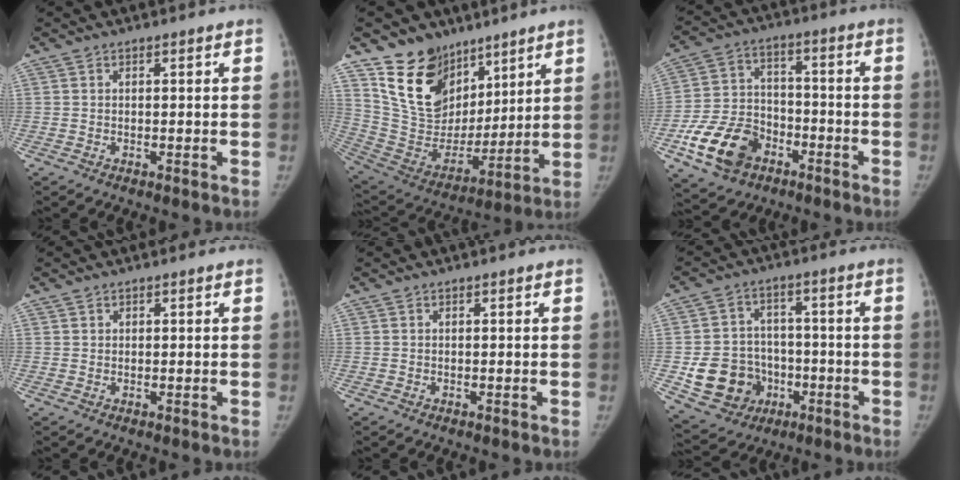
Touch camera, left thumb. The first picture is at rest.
{"total": 17.7, "force": [11.3, 12.1, 6.4], "torque": [-0.068, -0.067, 0.224]}
{"total": 14.1, "force": [-7.0, 10.0, 7.1], "torque": [-0.109, 0.041, -0.122]}
{"total": 0.7, "force": [0.4, 0.6, 0.0], "torque": [0.008, 0.000, 0.004]}
{"total": 0.0}
{"total": 13.2, "force": [-3.4, 11.7, 5.2], "torque": [-0.068, 0.023, -0.042]}